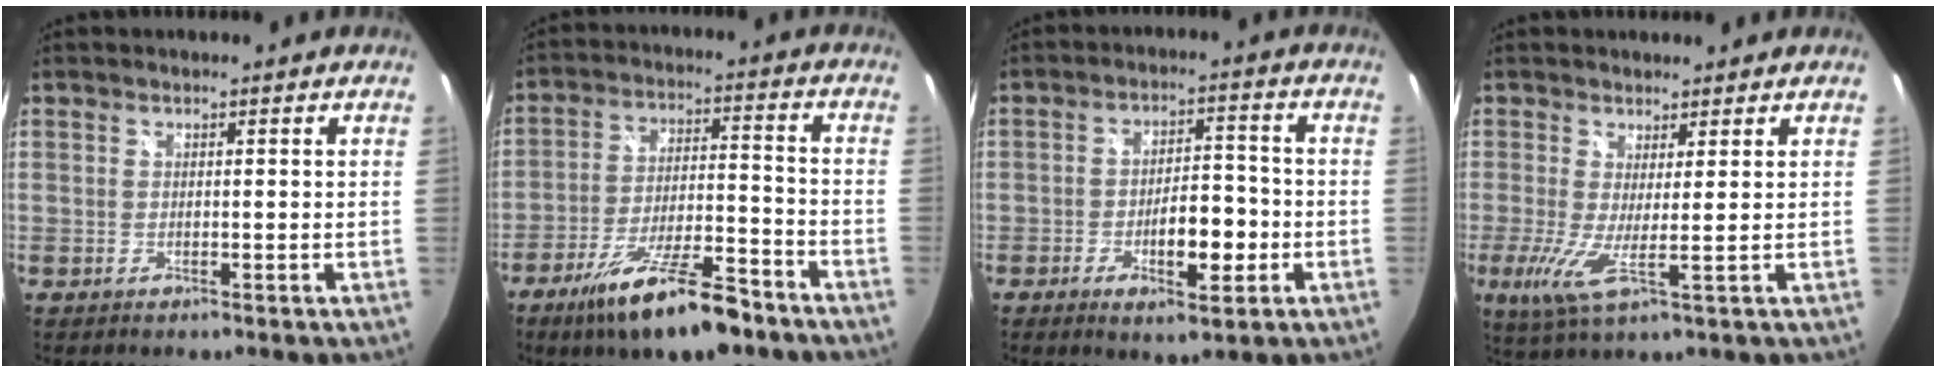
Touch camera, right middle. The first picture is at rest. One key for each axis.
{"total": 15.3, "fx": -10.9, "fy": 3.6, "fz": 10.1, "tx": -0.191, "ty": -0.017, "tz": -0.179}
{"total": 8.5, "fx": -3.0, "fy": 3.2, "fz": 7.3, "tx": -0.125, "ty": 0.005, "tz": -0.039}
{"total": 5.1, "fx": 0.7, "fy": -0.2, "fz": 5.0, "tx": -0.099, "ty": -0.015, "tz": 0.004}